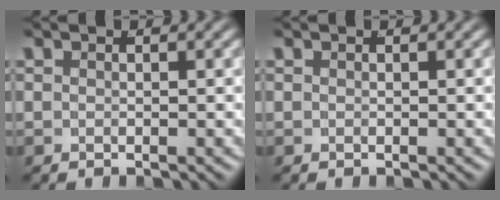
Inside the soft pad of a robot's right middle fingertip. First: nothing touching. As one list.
[{"total": 0.0}]